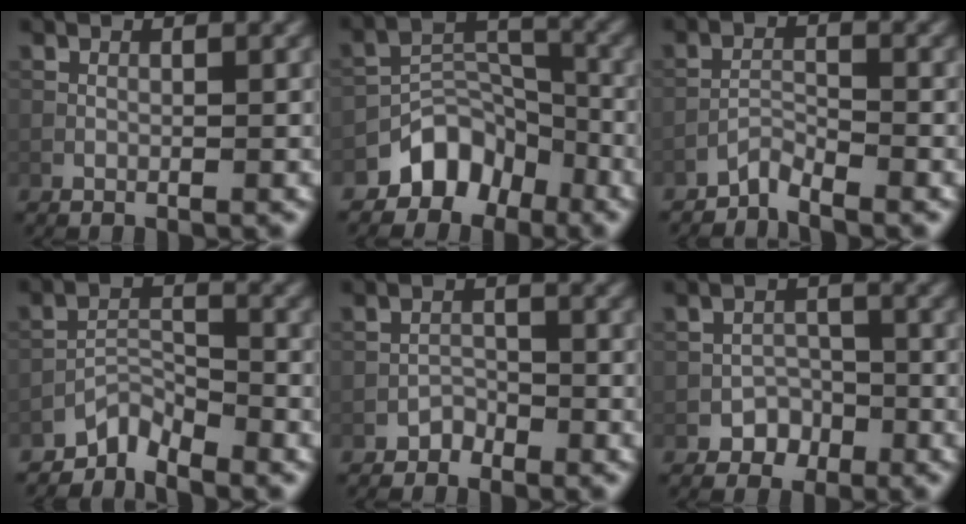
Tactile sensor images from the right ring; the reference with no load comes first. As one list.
[{"total": 5.2, "force": [-3.8, 3.2, 1.5], "torque": [-0.009, 0.006, -0.069]}, {"total": 1.9, "force": [-1.9, 0.1, 0.3], "torque": [-0.004, 0.008, -0.041]}, {"total": 2.9, "force": [-2.7, 0.6, 0.6], "torque": [-0.005, 0.009, -0.058]}, {"total": 1.3, "force": [-1.2, 0.6, 0.1], "torque": [0.004, 0.009, -0.021]}, {"total": 2.2, "force": [-1.5, 1.6, 0.3], "torque": [0.005, 0.010, -0.023]}]